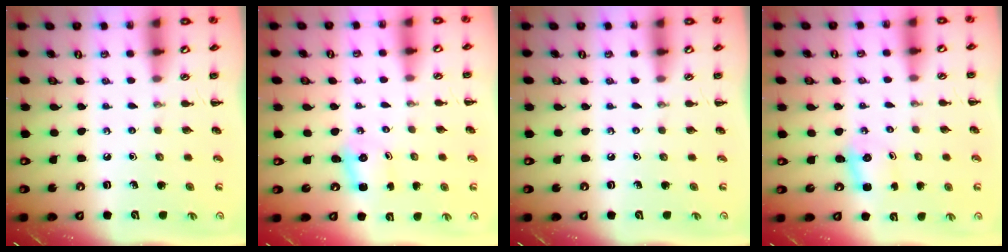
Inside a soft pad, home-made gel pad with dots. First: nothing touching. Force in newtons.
{"total": 2.5, "press": 2.4, "slide": 0.8}
{"total": 0.0}
{"total": 2.5, "press": 2.4, "slide": 0.8}